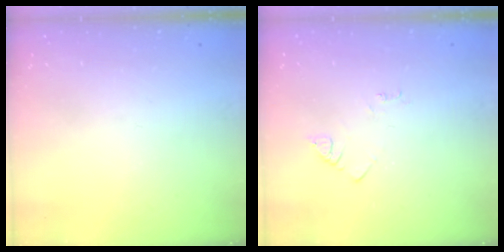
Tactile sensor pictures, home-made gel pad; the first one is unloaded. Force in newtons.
{"total": 2.7, "press": 2.7, "slide": 0.4}